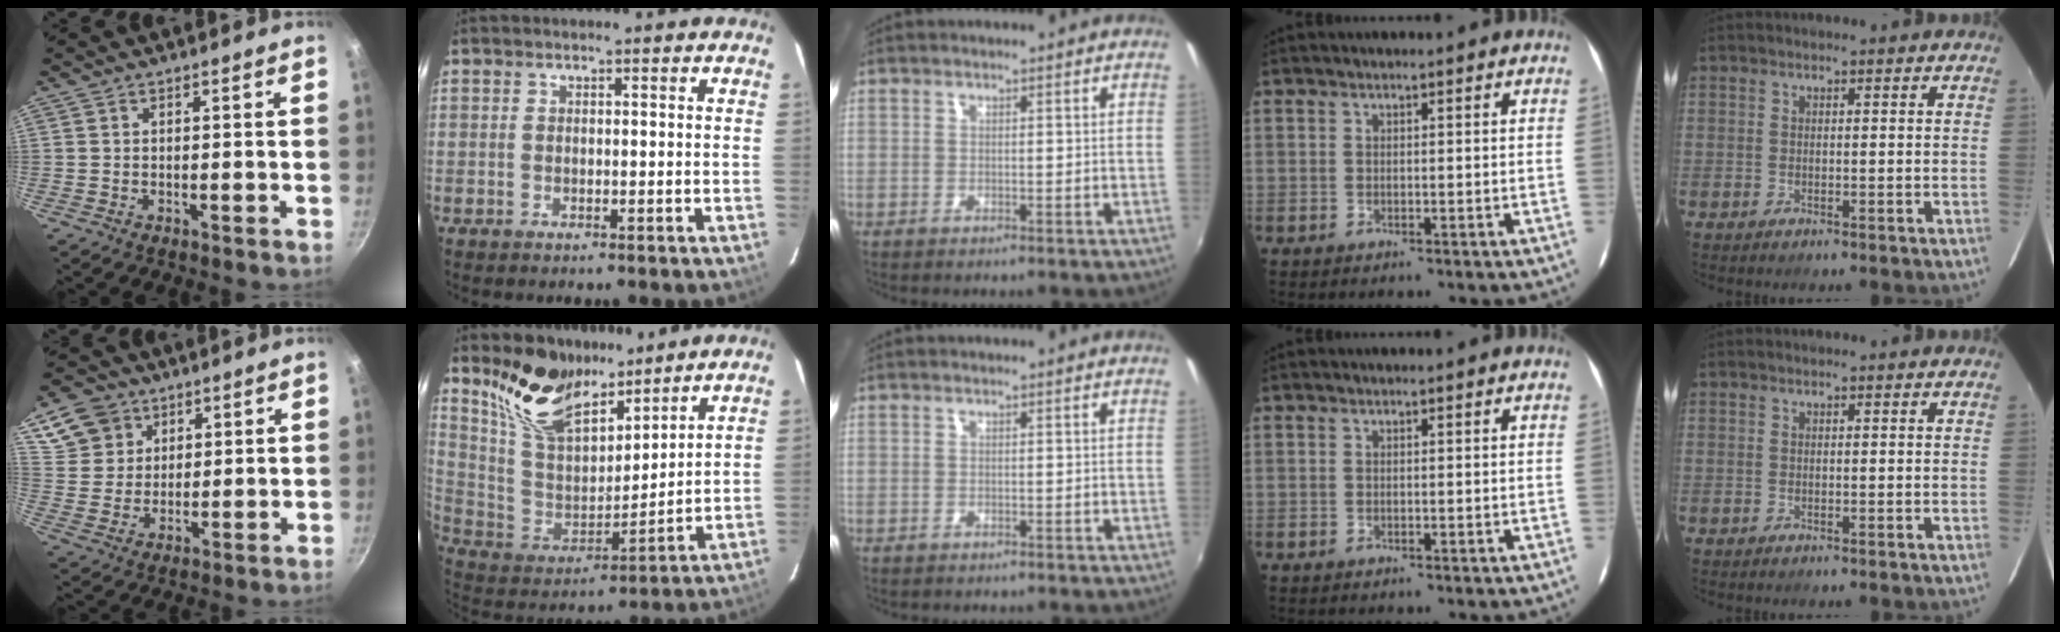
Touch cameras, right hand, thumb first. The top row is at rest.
{"thumb": {"total": 9.5, "force": [5.1, 7.5, 2.7], "torque": [-0.028, -0.004, 0.100]}, "index": {"total": 16.5, "force": [12.4, 7.0, 8.3], "torque": [-0.177, 0.001, 0.249]}}